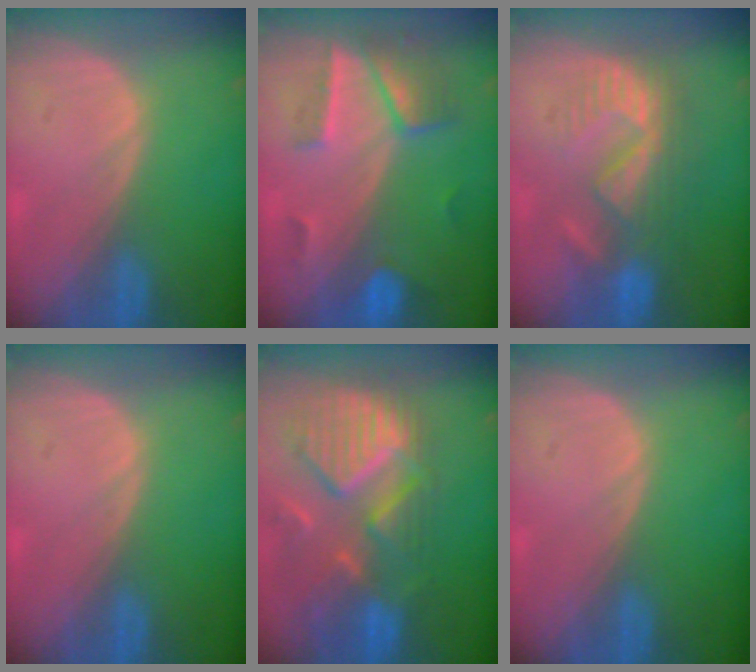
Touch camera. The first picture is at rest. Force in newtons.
{"total": 7.2, "press": 6.3, "slide": 3.4}
{"total": 8.6, "press": 8.1, "slide": 2.9}
{"total": 0.0}
{"total": 12.3, "press": 10.6, "slide": 6.2}
{"total": 0.0}